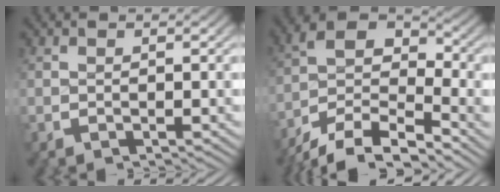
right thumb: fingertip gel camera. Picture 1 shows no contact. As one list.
[{"total": 11.7, "force": [-4.0, 7.9, 7.6], "torque": [-0.147, -0.029, -0.066]}]